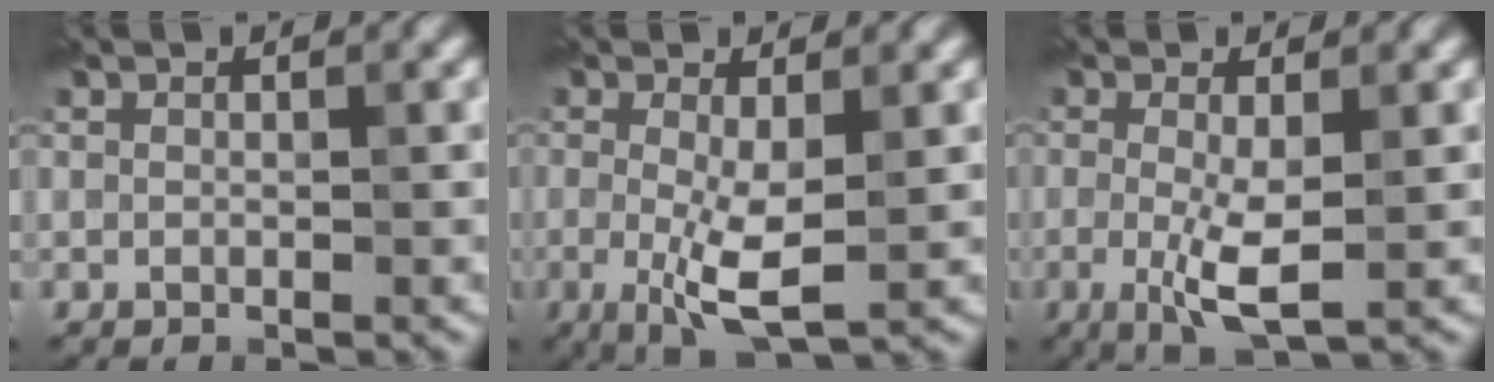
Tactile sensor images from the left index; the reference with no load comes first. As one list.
[{"total": 4.8, "force": [-0.5, 1.1, 4.6], "torque": [-0.094, -0.014, -0.008]}, {"total": 4.2, "force": [-0.5, 0.9, 4.1], "torque": [-0.086, -0.011, -0.009]}]